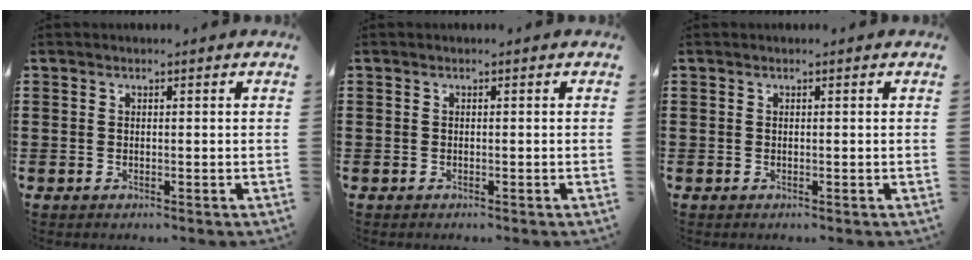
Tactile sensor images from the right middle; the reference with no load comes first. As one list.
[{"total": 0.0}, {"total": 0.0}]